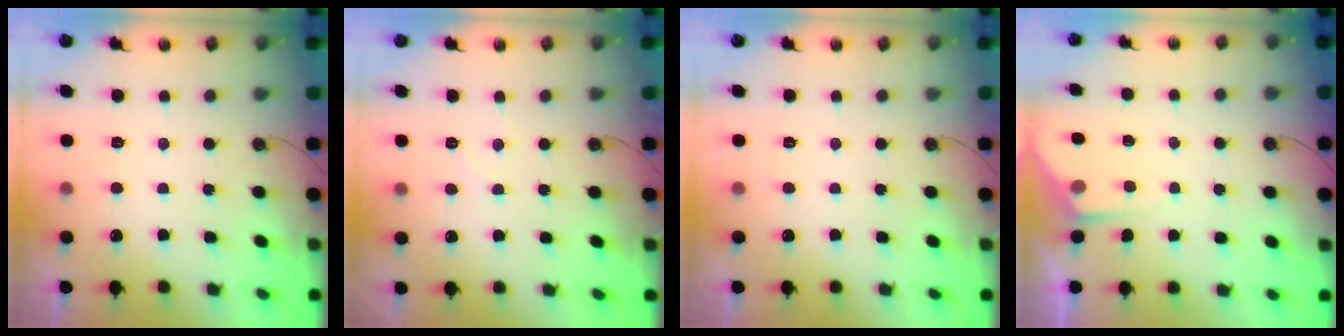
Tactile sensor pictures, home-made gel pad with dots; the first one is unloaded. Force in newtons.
{"total": 4.1, "press": 4.0, "slide": 0.7}
{"total": 0.0}
{"total": 3.6, "press": 3.6, "slide": 0.5}